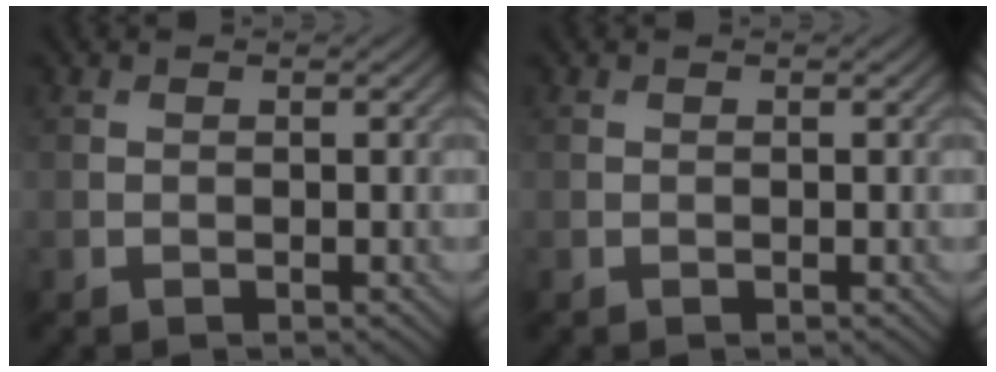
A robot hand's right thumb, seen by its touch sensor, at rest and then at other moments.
{"total": 0.0}